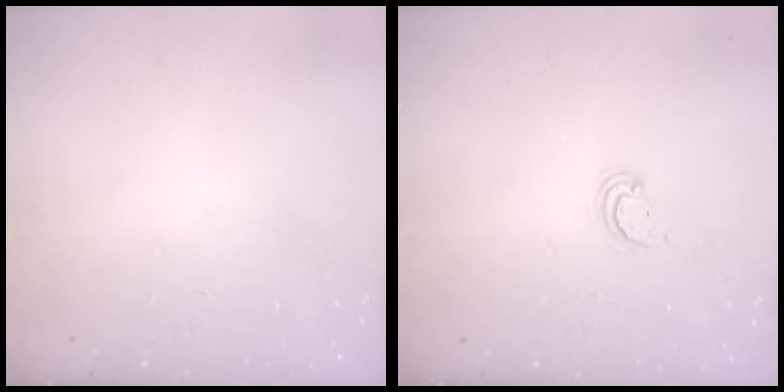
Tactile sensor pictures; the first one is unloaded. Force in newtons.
{"total": 2.5, "press": 2.5, "slide": 0.3}